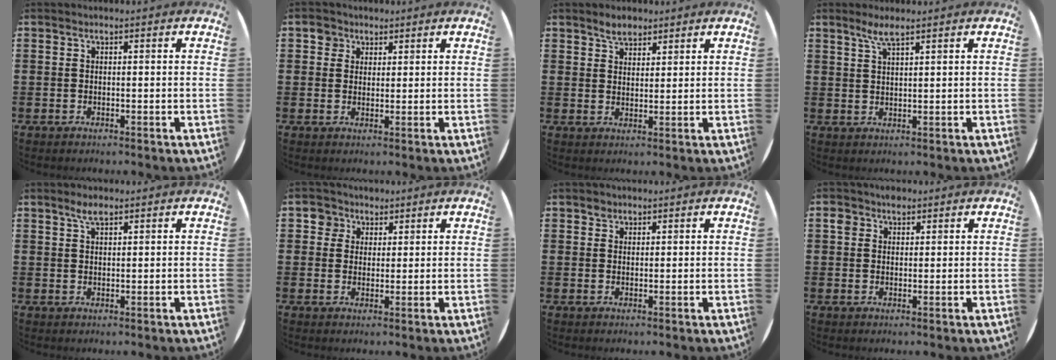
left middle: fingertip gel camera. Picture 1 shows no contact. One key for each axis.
{"total": 2.4, "fx": 1.7, "fy": 1.7, "fz": 0.1, "tx": 0.009, "ty": 0.000, "tz": 0.030}
{"total": 2.8, "fx": 2.4, "fy": 1.3, "fz": 0.6, "tx": -0.007, "ty": 0.002, "tz": 0.045}
{"total": 2.9, "fx": 2.1, "fy": 0.2, "fz": 1.9, "tx": -0.041, "ty": 0.004, "tz": 0.038}
{"total": 2.3, "fx": 1.7, "fy": 0.6, "fz": 1.4, "tx": -0.023, "ty": 0.001, "tz": 0.027}
{"total": 3.3, "fx": 2.2, "fy": 2.5, "fz": 0.2, "tx": -0.006, "ty": 0.007, "tz": 0.040}
{"total": 1.2, "fx": 1.0, "fy": 0.7, "fz": 0.0, "tx": 0.006, "ty": -0.002, "tz": 0.019}
{"total": 2.6, "fx": 1.8, "fy": 1.7, "fz": 0.6, "tx": 0.001, "ty": 0.001, "tz": 0.031}